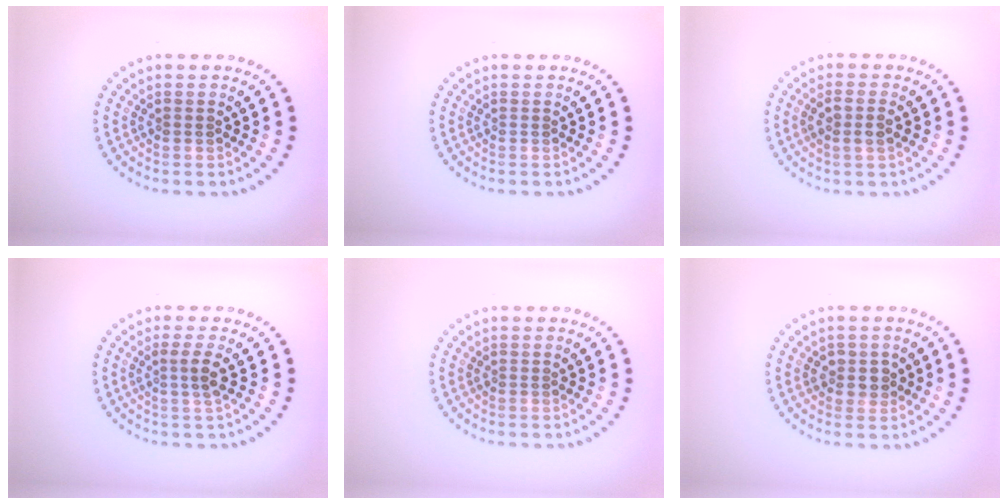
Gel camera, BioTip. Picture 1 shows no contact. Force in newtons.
{"total": 0.0}
{"total": 1.8, "press": 1.7, "slide": 0.6}
{"total": 1.8, "press": 1.4, "slide": 1.1}
{"total": 0.0}
{"total": 1.7, "press": 1.5, "slide": 0.9}